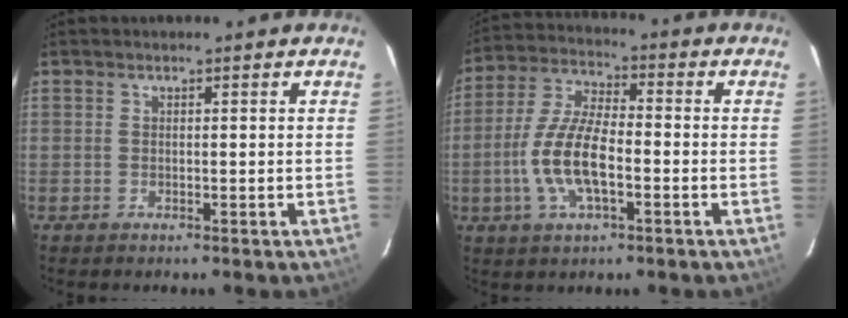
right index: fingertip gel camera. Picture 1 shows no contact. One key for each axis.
{"total": 12.0, "fx": -3.3, "fy": 4.5, "fz": 10.6, "tx": -0.226, "ty": 0.001, "tz": -0.065}